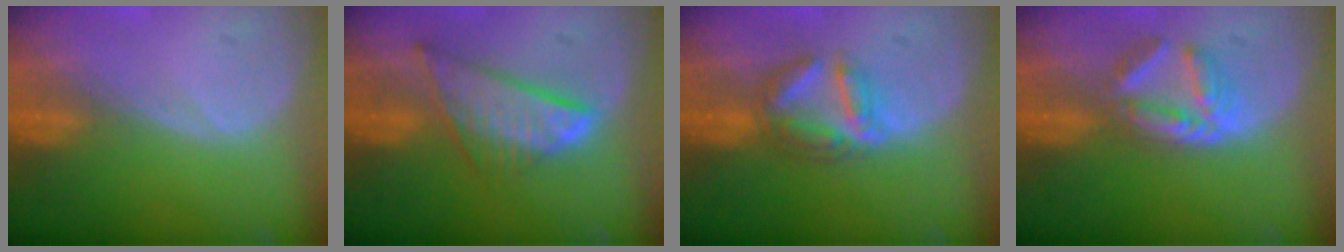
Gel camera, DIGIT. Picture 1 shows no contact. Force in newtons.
{"total": 8.4, "press": 7.2, "slide": 4.3}
{"total": 5.8, "press": 5.5, "slide": 1.9}
{"total": 6.0, "press": 5.2, "slide": 3.1}